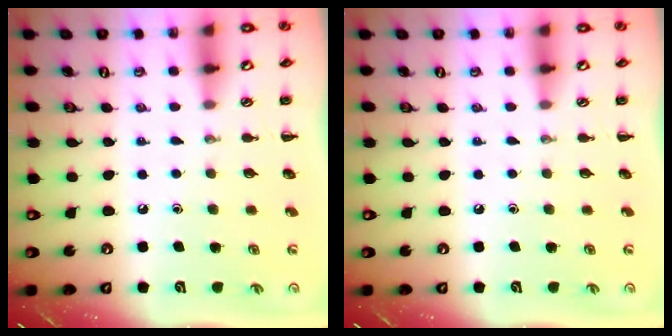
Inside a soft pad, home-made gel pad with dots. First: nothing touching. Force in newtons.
{"total": 0.0}